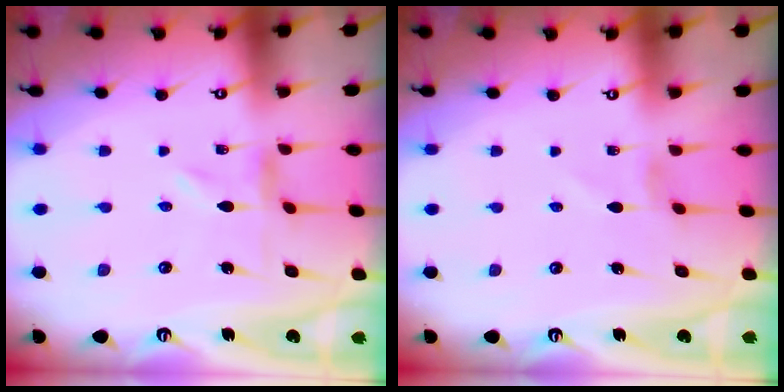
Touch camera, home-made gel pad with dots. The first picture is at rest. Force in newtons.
{"total": 1.3, "press": 1.3, "slide": 0.2}